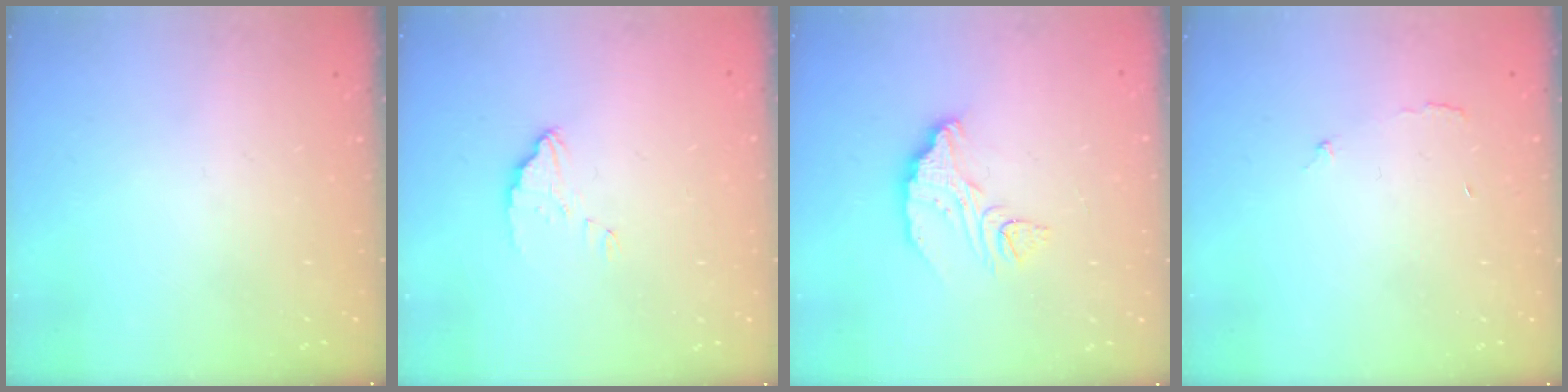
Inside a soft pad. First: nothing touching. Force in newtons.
{"total": 2.8, "press": 2.8, "slide": 0.1}
{"total": 10.0, "press": 10.0, "slide": 0.7}
{"total": 4.0, "press": 4.0, "slide": 0.3}